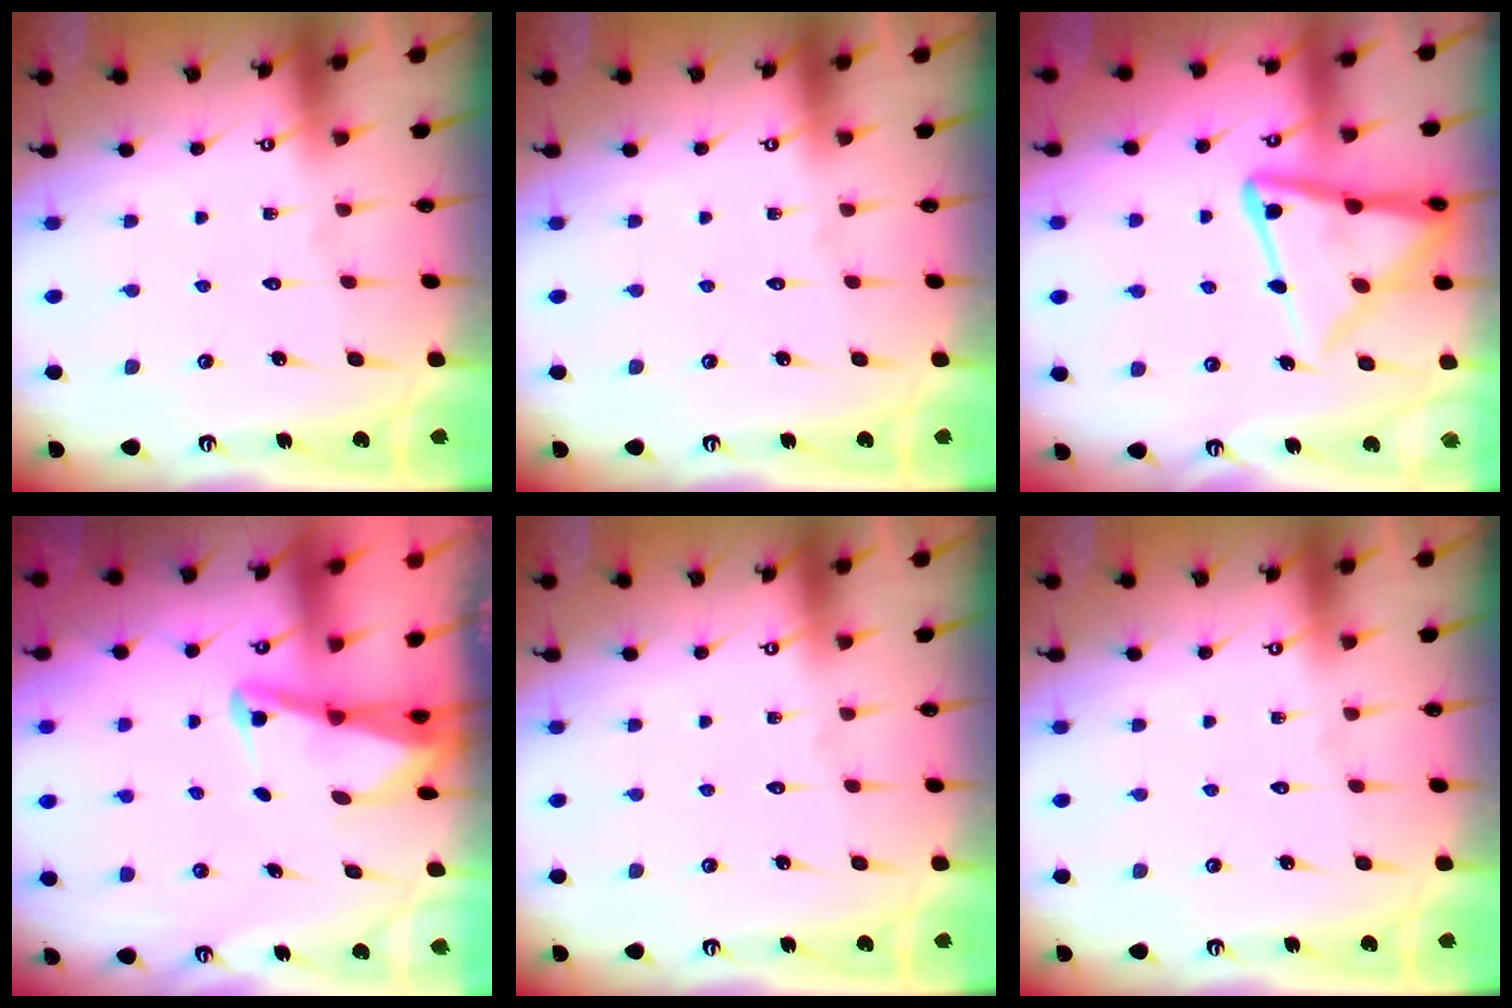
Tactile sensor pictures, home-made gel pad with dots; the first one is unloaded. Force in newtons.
{"total": 0.0}
{"total": 15.6, "press": 15.5, "slide": 1.5}
{"total": 2.7, "press": 2.6, "slide": 0.6}
{"total": 0.0}
{"total": 0.0}